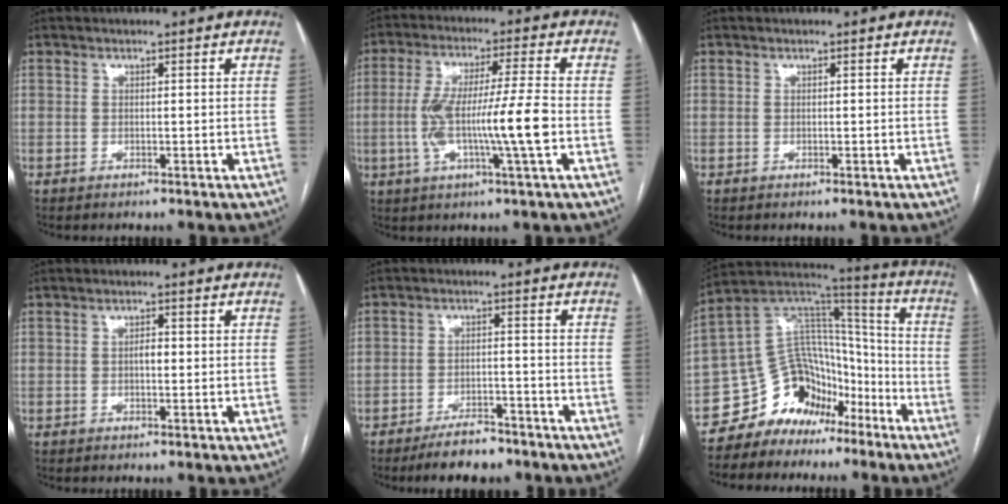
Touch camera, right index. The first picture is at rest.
{"total": 12.0, "force": [-1.9, -0.1, 11.8], "torque": [-0.229, 0.004, -0.037]}
{"total": 0.0}
{"total": 1.7, "force": [0.0, 0.7, 1.5], "torque": [-0.026, 0.004, -0.001]}
{"total": 6.4, "force": [-5.2, 2.1, 3.0], "torque": [-0.051, -0.002, -0.085]}
{"total": 13.6, "force": [-9.2, 9.2, 4.0], "torque": [-0.073, 0.086, -0.160]}